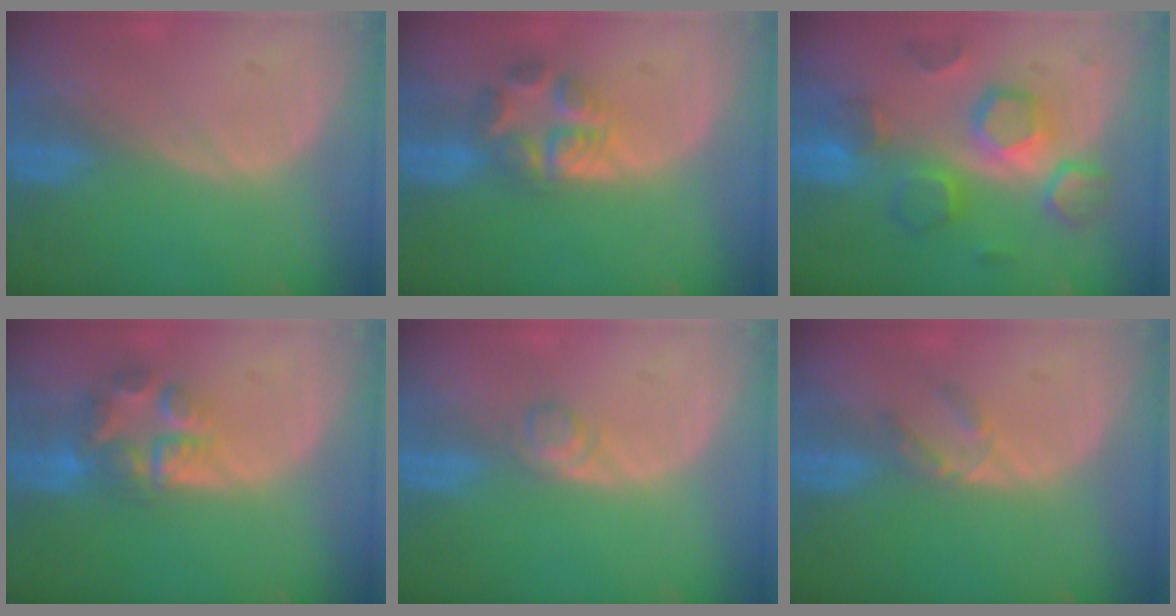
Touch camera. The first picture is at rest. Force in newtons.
{"total": 5.5, "press": 5.4, "slide": 1.1}
{"total": 9.2, "press": 9.2, "slide": 0.3}
{"total": 7.0, "press": 5.9, "slide": 3.7}
{"total": 1.9, "press": 1.8, "slide": 0.2}
{"total": 2.5, "press": 2.3, "slide": 1.0}